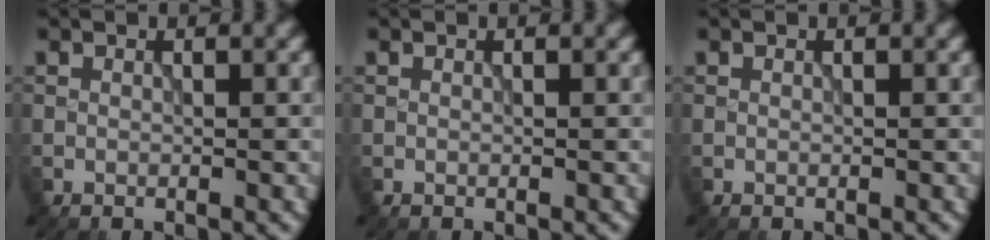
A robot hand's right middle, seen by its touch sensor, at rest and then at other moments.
{"total": 0.0}
{"total": 0.0}